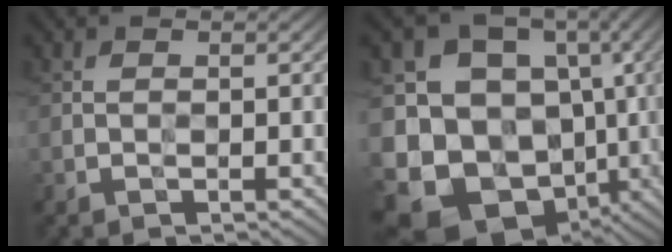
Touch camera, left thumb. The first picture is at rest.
{"total": 19.7, "force": [-6.0, 16.6, 8.7], "torque": [-0.217, -0.011, -0.064]}